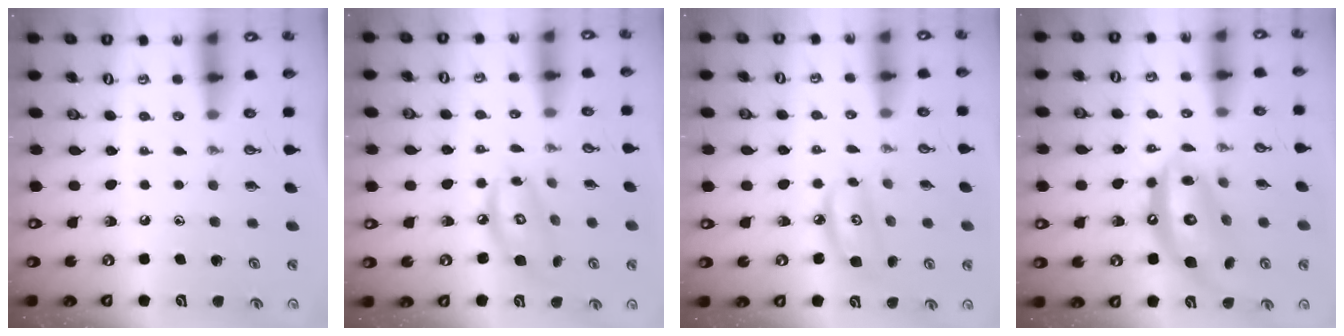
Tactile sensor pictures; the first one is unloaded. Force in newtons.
{"total": 9.4, "press": 9.3, "slide": 0.8}
{"total": 6.8, "press": 6.8, "slide": 0.5}
{"total": 14.7, "press": 14.6, "slide": 1.8}